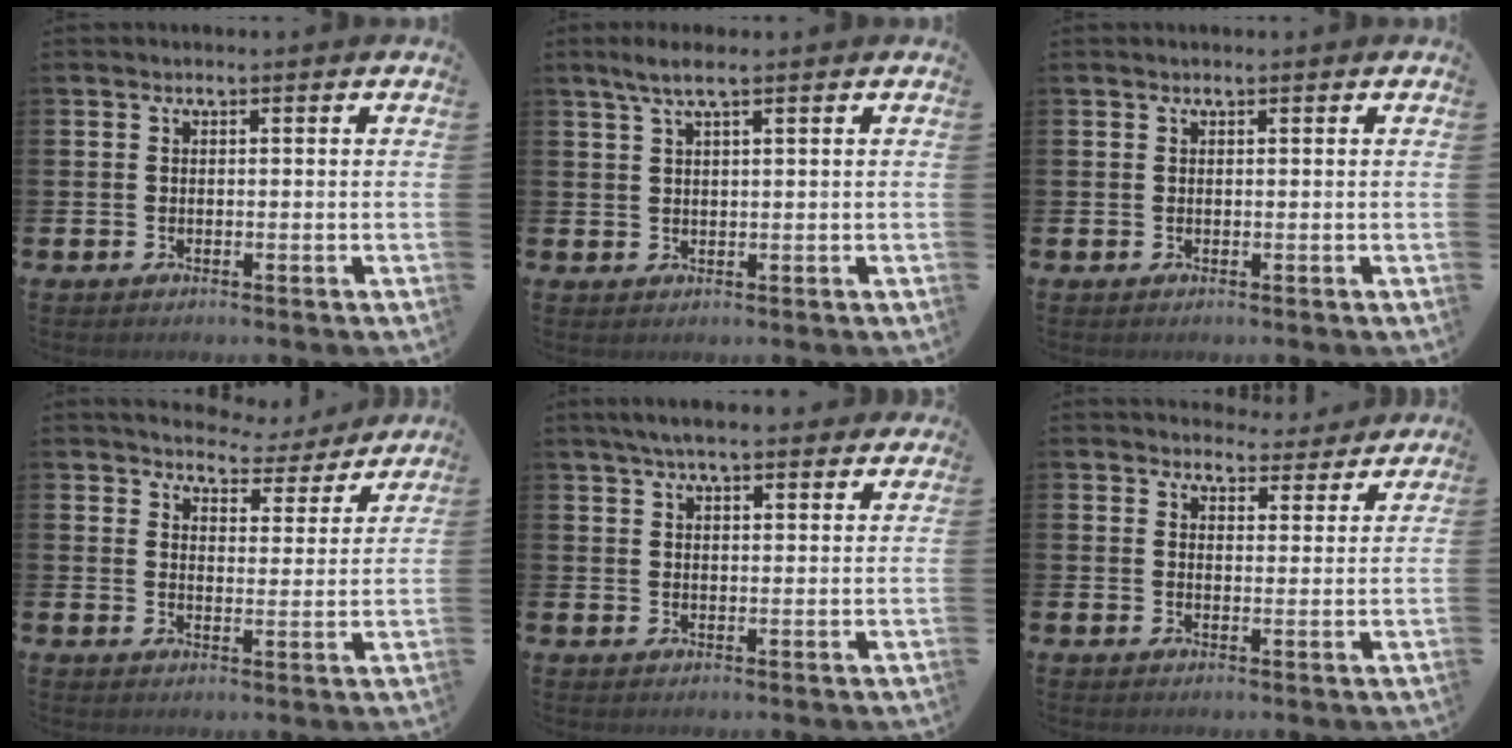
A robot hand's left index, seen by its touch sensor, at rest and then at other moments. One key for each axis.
{"total": 3.2, "fx": 2.1, "fy": 0.4, "fz": 2.4, "tx": -0.049, "ty": 0.005, "tz": 0.036}
{"total": 0.0}
{"total": 5.2, "fx": 5.0, "fy": 1.4, "fz": 0.4, "tx": -0.006, "ty": -0.044, "tz": 0.080}
{"total": 5.0, "fx": 4.6, "fy": 0.9, "fz": 1.9, "tx": -0.046, "ty": -0.011, "tz": 0.083}
{"total": 4.2, "fx": 4.1, "fy": 1.0, "fz": -0.2, "tx": 0.014, "ty": -0.034, "tz": 0.069}